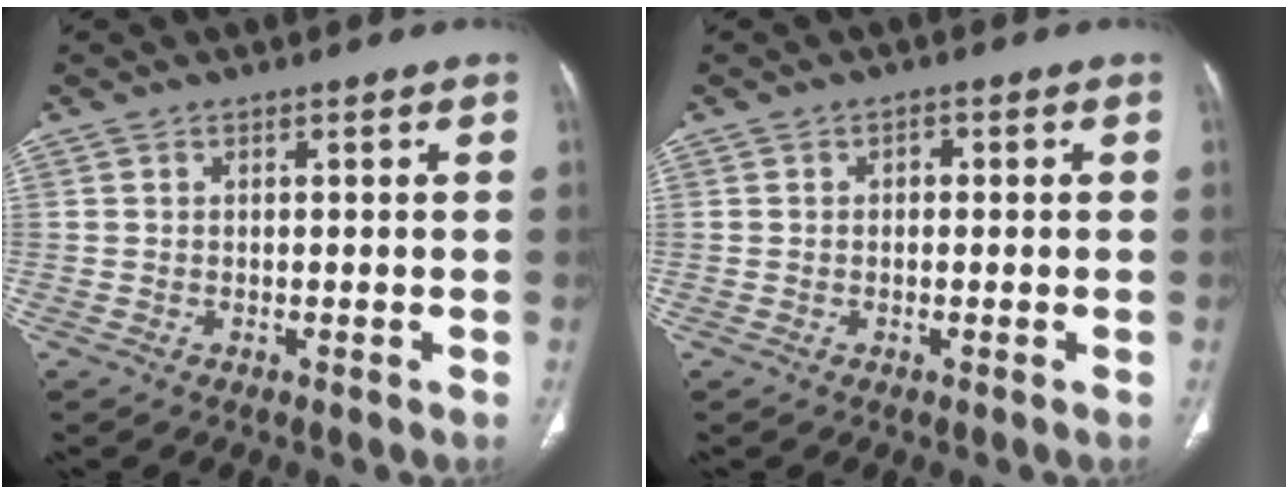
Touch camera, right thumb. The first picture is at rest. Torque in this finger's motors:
{"motor_torque": [-0.02, 0.15, 0.11, -0.28, -0.02]}